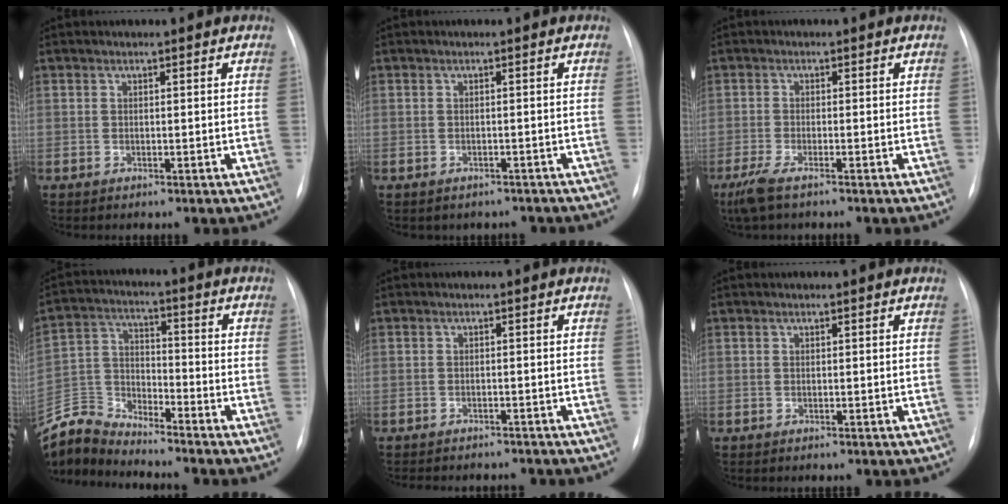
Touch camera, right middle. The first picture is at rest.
{"total": 3.6, "force": [-3.0, 1.9, 0.3], "torque": [-0.005, 0.013, -0.034]}
{"total": 4.2, "force": [-3.0, 0.7, 2.9], "torque": [-0.069, -0.013, -0.056]}
{"total": 8.7, "force": [-8.6, 0.0, -0.5], "torque": [-0.001, 0.020, -0.174]}
{"total": 7.7, "force": [-7.0, 2.3, 2.3], "torque": [-0.027, 0.002, -0.083]}
{"total": 0.0}